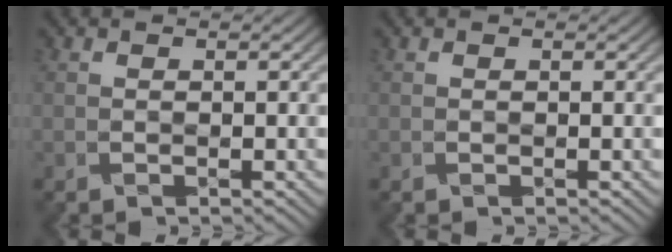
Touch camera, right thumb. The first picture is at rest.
{"total": 0.0}